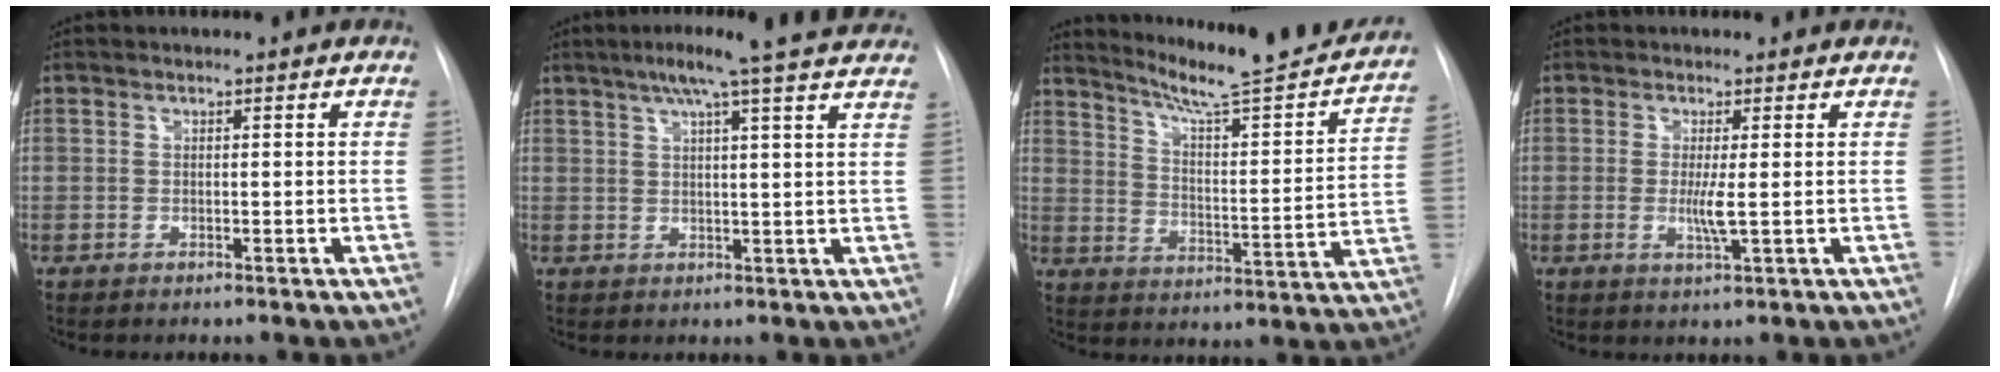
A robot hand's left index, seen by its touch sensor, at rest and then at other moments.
{"total": 16.1, "force": [13.5, -0.5, 8.8], "torque": [-0.139, 0.014, 0.163]}
{"total": 22.1, "force": [20.0, 1.6, 9.4], "torque": [-0.136, -0.056, 0.265]}
{"total": 3.0, "force": [-0.1, 0.0, 3.0], "torque": [-0.063, -0.006, 0.000]}